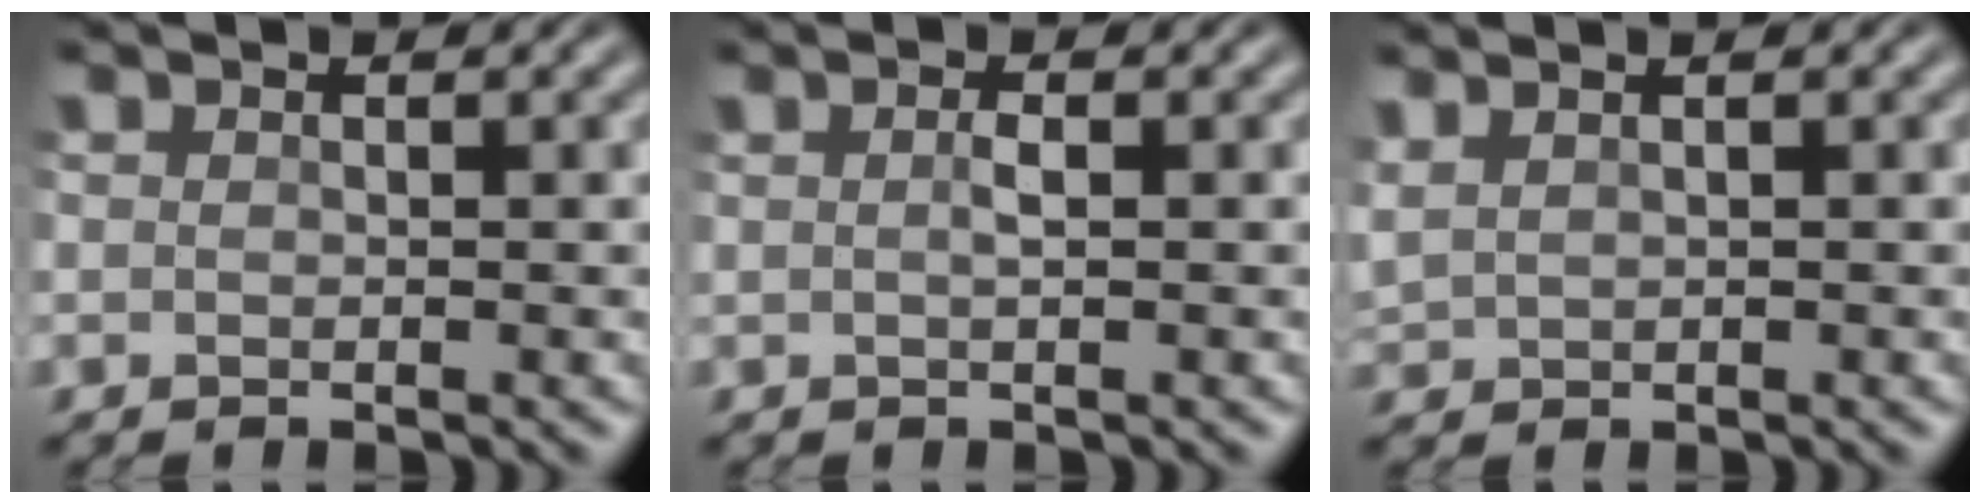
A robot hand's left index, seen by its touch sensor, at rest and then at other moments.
{"total": 1.0, "force": [0.0, 0.2, 1.0], "torque": [-0.024, 0.001, -0.001]}
{"total": 1.6, "force": [1.2, 0.6, 0.8], "torque": [-0.025, 0.007, 0.031]}